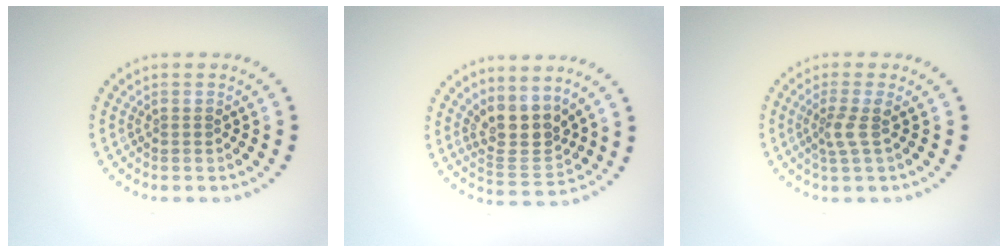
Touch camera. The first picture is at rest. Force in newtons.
{"total": 4.0, "press": 3.5, "slide": 1.9}
{"total": 1.9, "press": 1.4, "slide": 1.3}